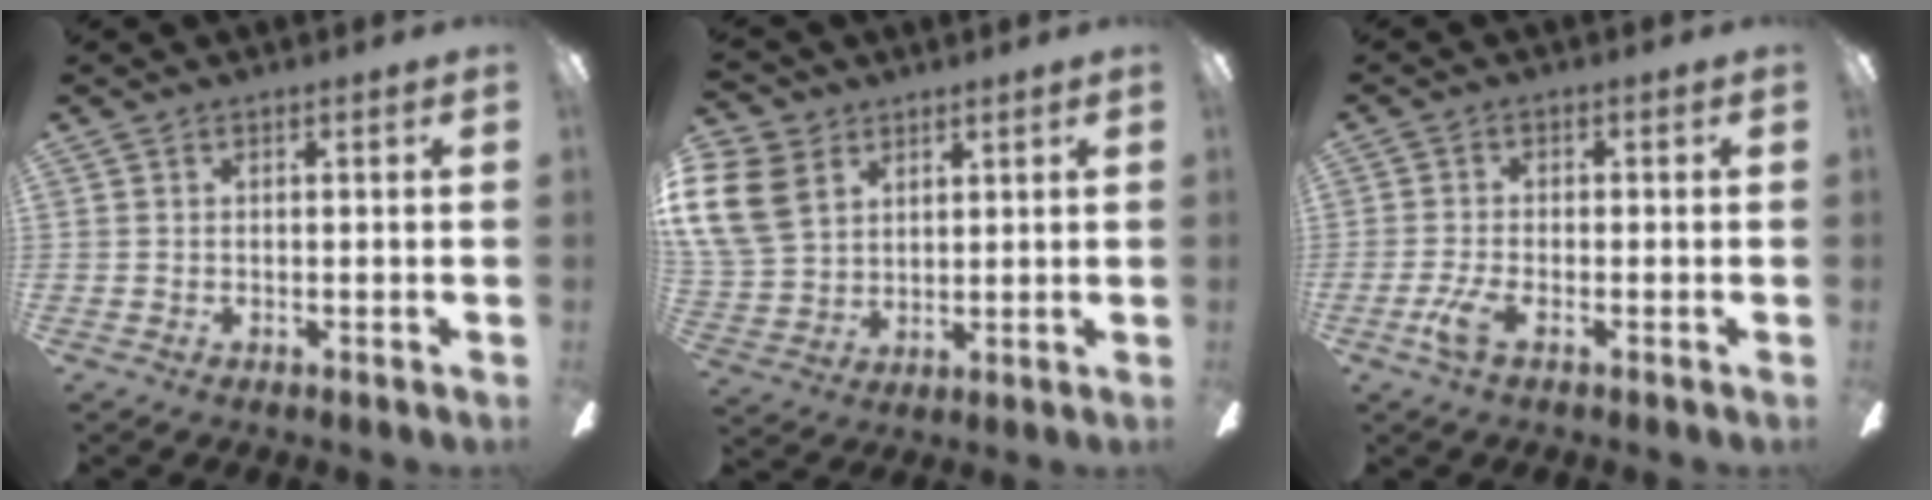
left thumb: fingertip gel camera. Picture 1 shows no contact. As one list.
[{"total": 14.5, "force": [6.0, 11.1, 7.2], "torque": [-0.173, -0.005, 0.120]}, {"total": 5.0, "force": [-2.3, 1.7, 4.1], "torque": [-0.098, -0.003, -0.046]}]